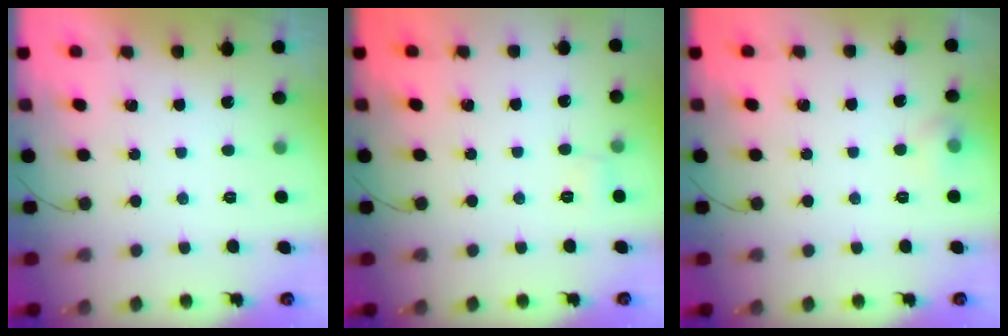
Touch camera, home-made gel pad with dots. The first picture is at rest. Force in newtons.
{"total": 4.3, "press": 4.1, "slide": 1.4}
{"total": 5.3, "press": 5.0, "slide": 1.8}